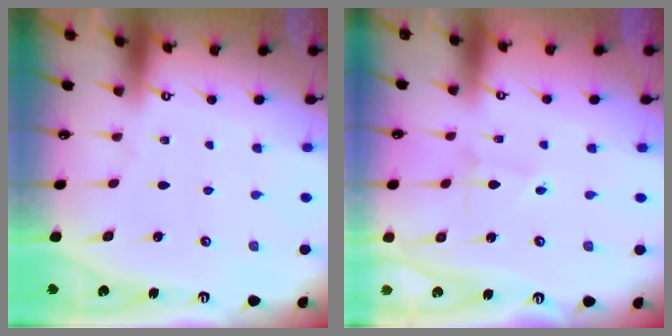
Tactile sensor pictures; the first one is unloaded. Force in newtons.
{"total": 1.5, "press": 1.5, "slide": 0.2}